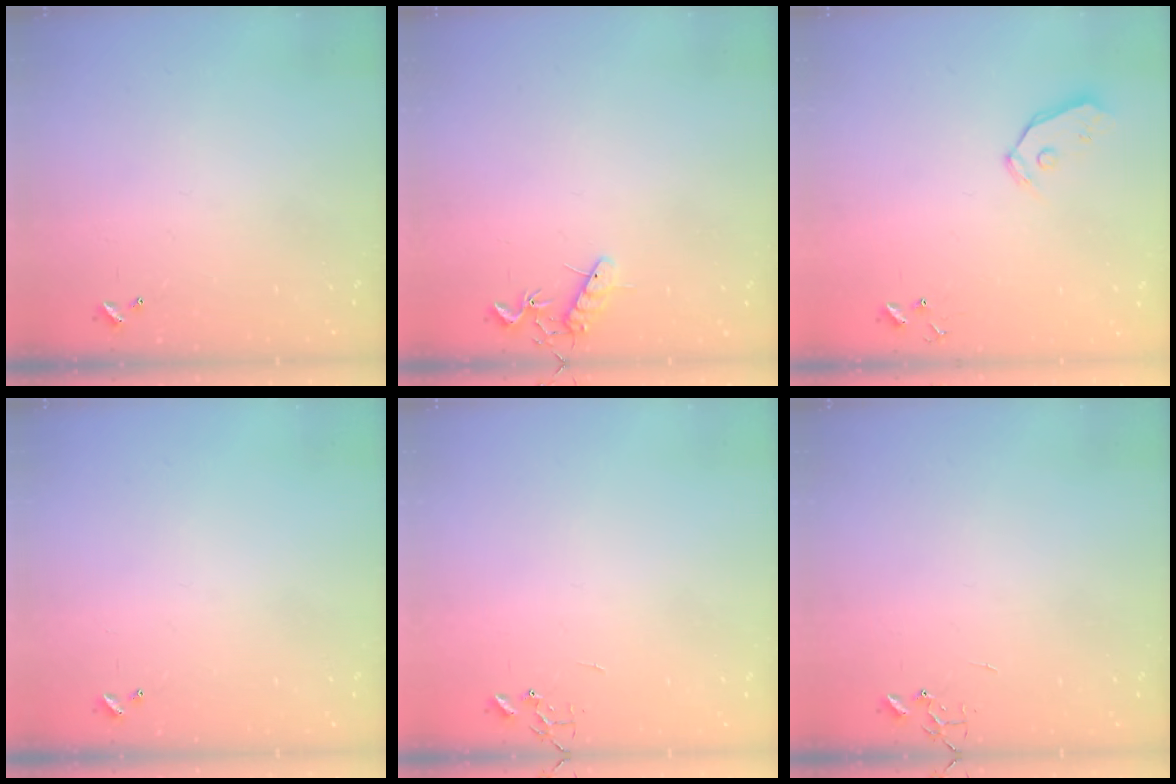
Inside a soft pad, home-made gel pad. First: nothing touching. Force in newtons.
{"total": 7.5, "press": 7.4, "slide": 0.6}
{"total": 6.3, "press": 6.3, "slide": 0.7}
{"total": 0.0}
{"total": 0.0}
{"total": 0.0}